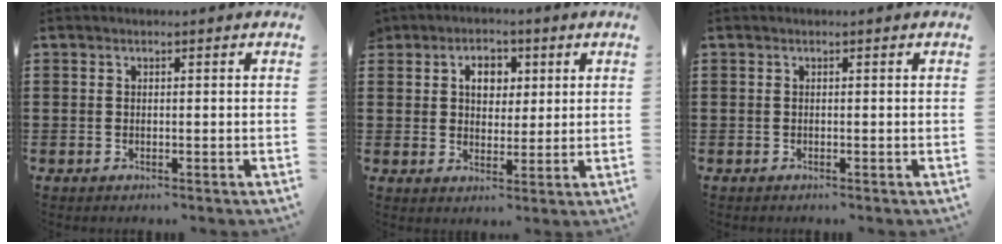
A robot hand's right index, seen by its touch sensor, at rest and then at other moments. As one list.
[{"total": 4.7, "force": [1.9, 3.7, 2.1], "torque": [-0.049, 0.014, 0.030]}, {"total": 0.0}]